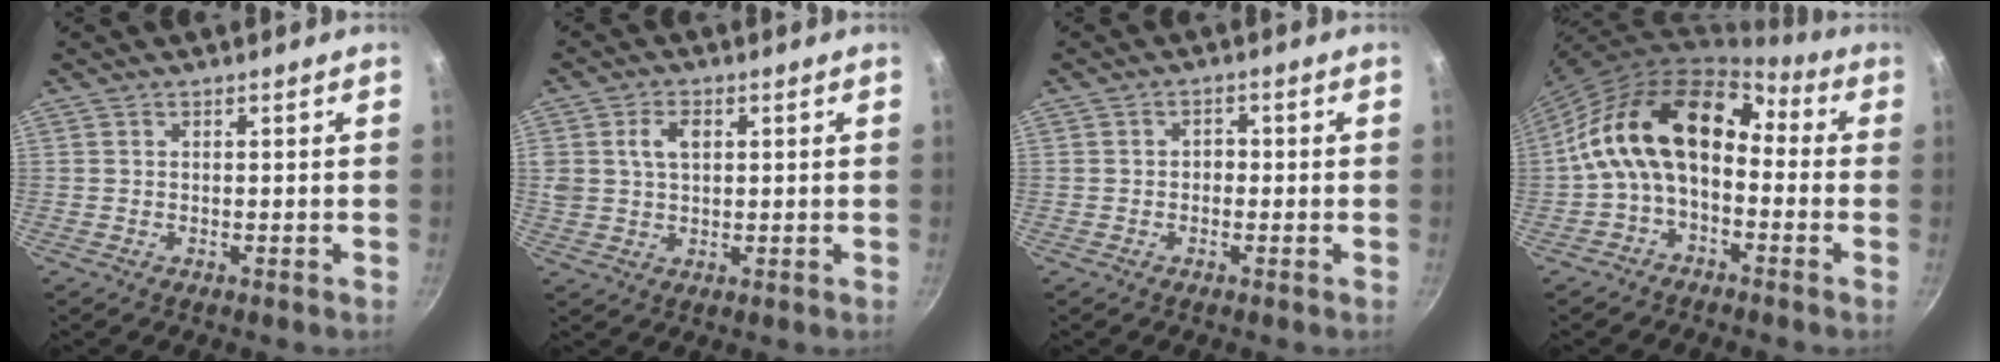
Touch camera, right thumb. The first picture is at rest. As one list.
[{"total": 5.2, "force": [1.5, 3.6, 3.5], "torque": [-0.054, -0.001, 0.029]}, {"total": 1.9, "force": [-0.4, 1.6, 1.0], "torque": [-0.009, 0.007, -0.007]}, {"total": 16.0, "force": [-0.9, 10.2, 12.3], "torque": [-0.198, 0.052, -0.035]}]